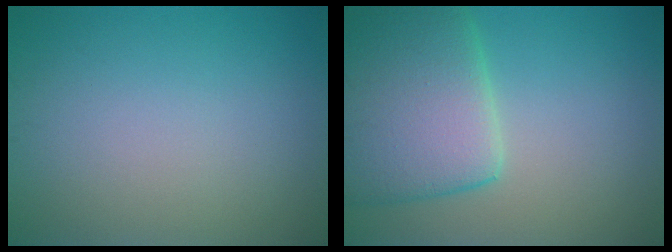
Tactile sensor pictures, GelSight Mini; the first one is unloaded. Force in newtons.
{"total": 8.9, "press": 8.9, "slide": 0.5}